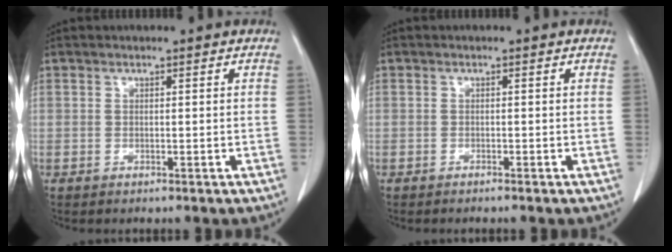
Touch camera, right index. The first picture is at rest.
{"total": 0.8, "force": [-0.7, -0.2, 0.3], "torque": [-0.009, 0.001, -0.011]}